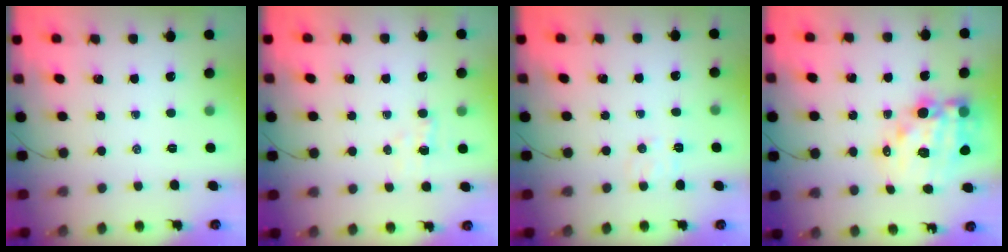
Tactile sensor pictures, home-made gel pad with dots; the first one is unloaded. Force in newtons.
{"total": 2.7, "press": 2.6, "slide": 0.7}
{"total": 5.1, "press": 4.9, "slide": 1.4}
{"total": 15.4, "press": 14.9, "slide": 3.9}